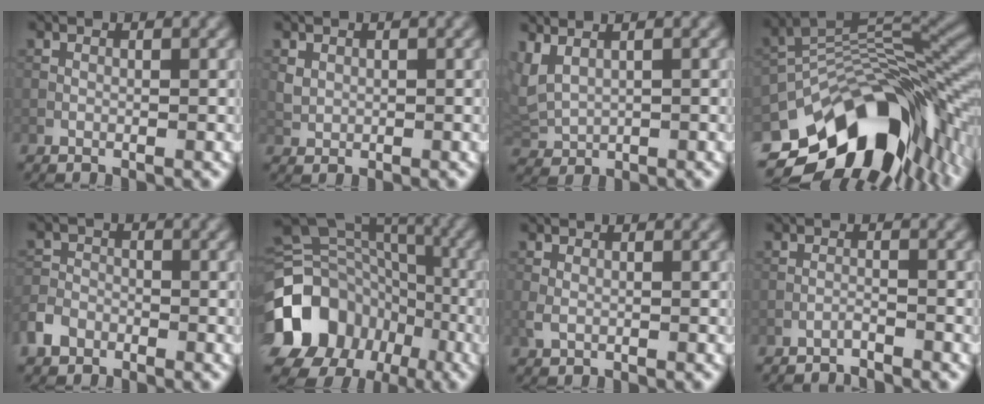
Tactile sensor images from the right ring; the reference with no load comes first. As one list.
[{"total": 1.3, "force": [1.0, 0.8, 0.3], "torque": [-0.004, 0.001, 0.019]}, {"total": 2.7, "force": [1.6, 1.1, 1.9], "torque": [-0.062, 0.006, 0.039]}, {"total": 14.5, "force": [-6.8, 7.4, 10.5], "torque": [-0.166, 0.008, -0.110]}, {"total": 2.5, "force": [-1.3, 1.9, 0.9], "torque": [-0.021, 0.005, -0.038]}, {"total": 17.3, "force": [-6.3, 14.3, 7.4], "torque": [-0.180, -0.012, -0.112]}, {"total": 1.0, "force": [0.1, 0.7, 0.8], "torque": [-0.023, 0.000, 0.000]}, {"total": 1.4, "force": [-1.4, 0.0, 0.3], "torque": [-0.004, 0.002, -0.029]}]